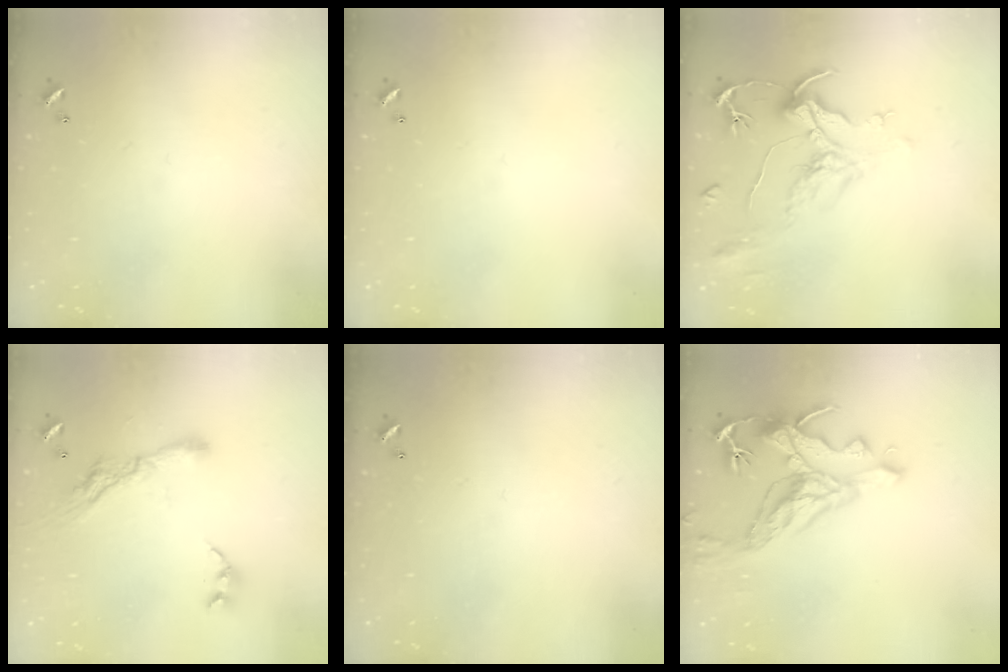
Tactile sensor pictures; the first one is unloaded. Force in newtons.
{"total": 0.0}
{"total": 2.3, "press": 1.8, "slide": 1.3}
{"total": 9.2, "press": 9.1, "slide": 1.0}
{"total": 0.0}
{"total": 7.8, "press": 7.7, "slide": 1.4}